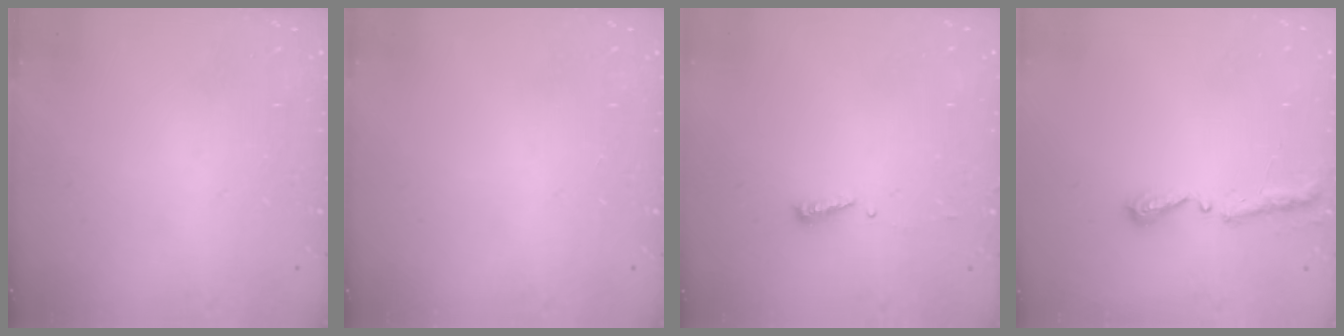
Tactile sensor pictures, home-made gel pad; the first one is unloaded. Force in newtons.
{"total": 0.0}
{"total": 3.9, "press": 3.9, "slide": 0.4}
{"total": 5.1, "press": 5.0, "slide": 0.6}